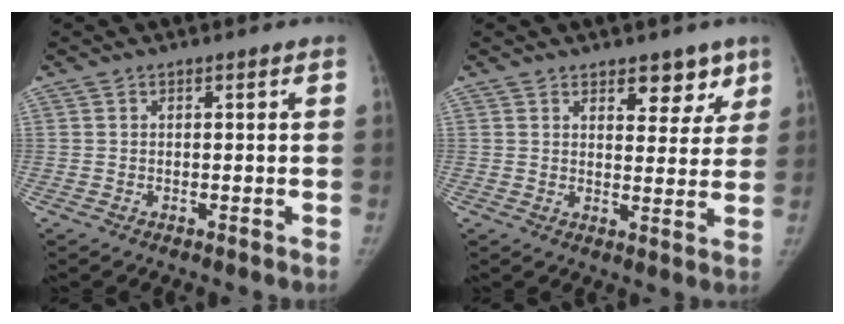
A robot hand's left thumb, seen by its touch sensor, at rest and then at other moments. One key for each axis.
{"total": 6.3, "fx": 4.2, "fy": 3.5, "fz": 3.2, "tx": -0.002, "ty": -0.025, "tz": 0.058}